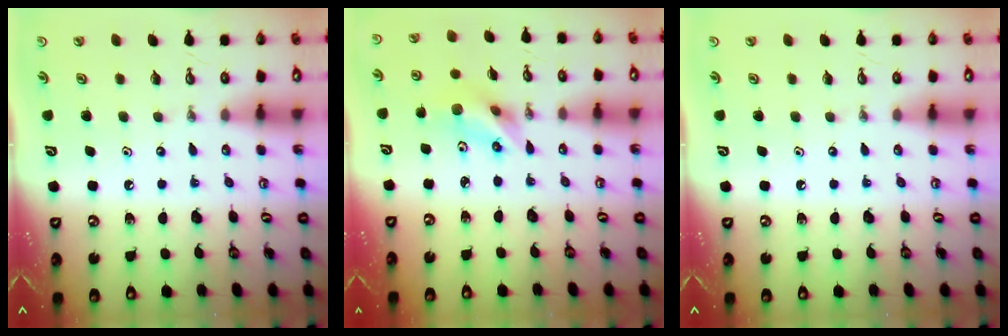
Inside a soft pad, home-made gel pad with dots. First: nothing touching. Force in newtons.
{"total": 7.1, "press": 6.5, "slide": 2.9}
{"total": 0.0}